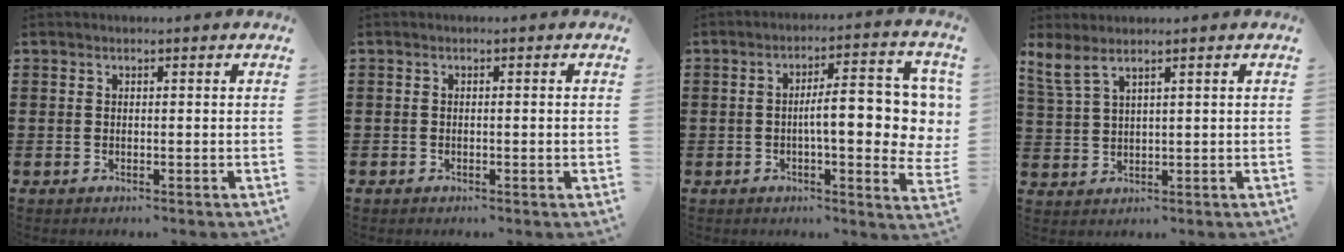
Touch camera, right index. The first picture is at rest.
{"total": 0.8, "force": [-0.3, 0.1, 0.7], "torque": [-0.011, -0.004, -0.005]}
{"total": 10.8, "force": [0.3, 3.0, 10.4], "torque": [-0.150, -0.002, 0.000]}
{"total": 4.0, "force": [2.6, 1.1, 2.7], "torque": [-0.069, 0.000, 0.047]}